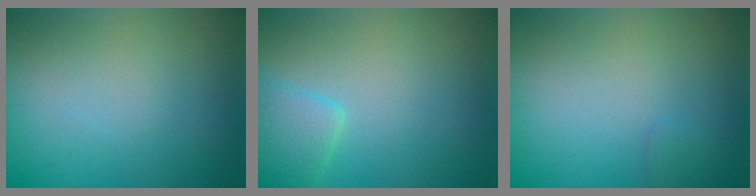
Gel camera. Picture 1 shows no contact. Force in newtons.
{"total": 2.6, "press": 2.6, "slide": 0.2}
{"total": 0.7, "press": 0.7, "slide": 0.1}